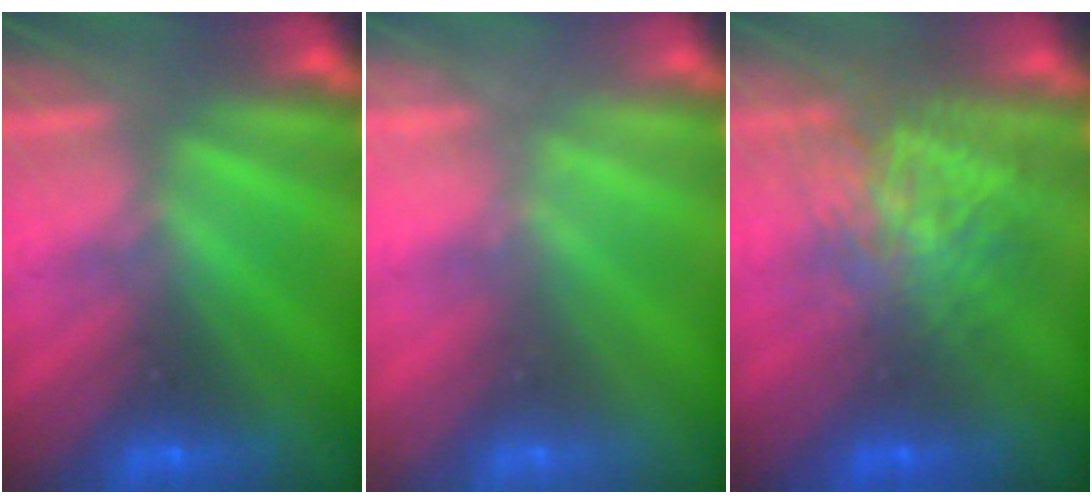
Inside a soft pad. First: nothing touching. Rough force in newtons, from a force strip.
{"total": 2.1}
{"total": 7.6}